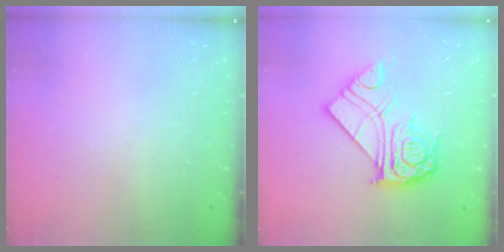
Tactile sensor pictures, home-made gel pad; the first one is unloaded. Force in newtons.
{"total": 17.4, "press": 17.3, "slide": 1.7}